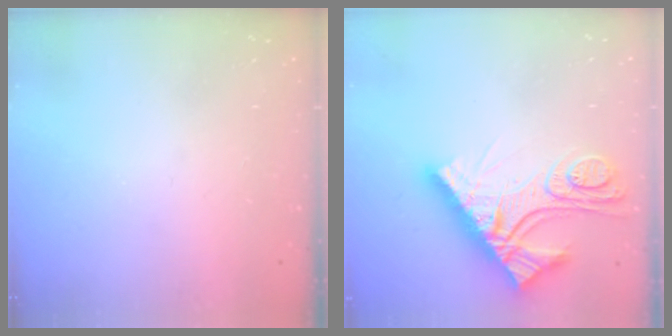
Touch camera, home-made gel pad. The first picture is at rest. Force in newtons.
{"total": 15.8, "press": 15.8, "slide": 0.6}